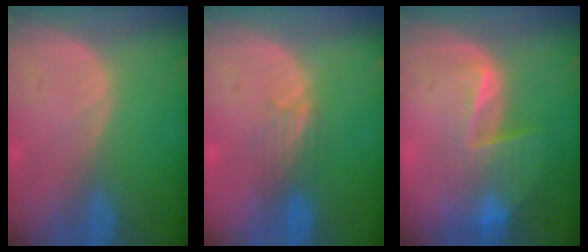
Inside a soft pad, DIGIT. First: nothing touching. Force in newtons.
{"total": 3.7, "press": 3.2, "slide": 1.8}
{"total": 7.6, "press": 6.7, "slide": 3.4}